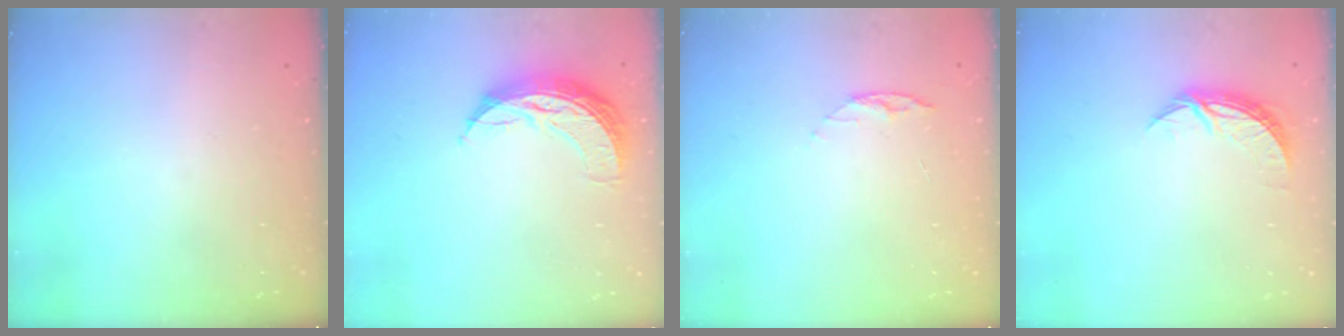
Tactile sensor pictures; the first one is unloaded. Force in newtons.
{"total": 9.9, "press": 9.9, "slide": 0.6}
{"total": 4.9, "press": 4.8, "slide": 0.5}
{"total": 6.7, "press": 6.7, "slide": 0.4}